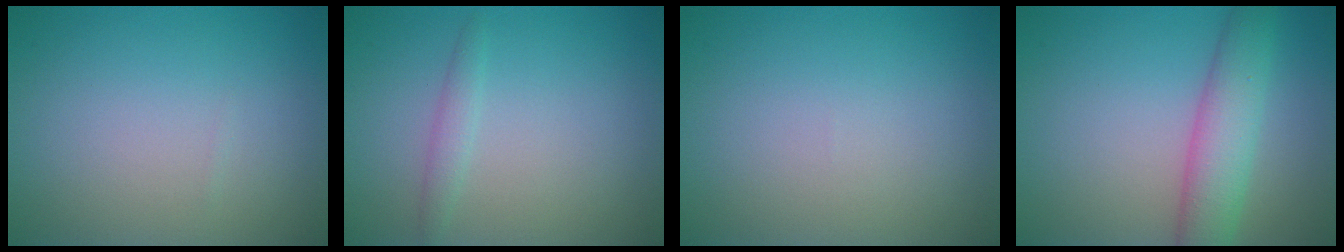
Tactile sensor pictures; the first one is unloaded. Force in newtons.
{"total": 1.3, "press": 1.3, "slide": 0.0}
{"total": 0.0}
{"total": 5.0, "press": 5.0, "slide": 0.2}